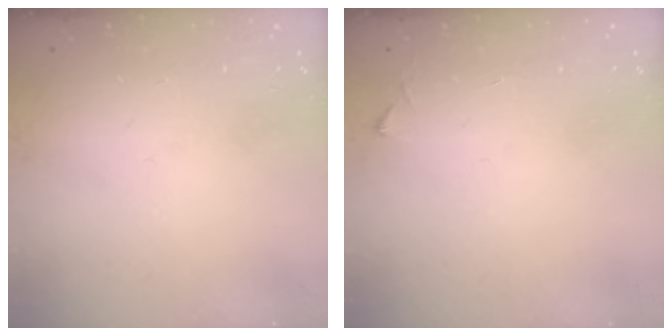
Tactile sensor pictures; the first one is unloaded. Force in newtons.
{"total": 4.8, "press": 4.8, "slide": 0.6}